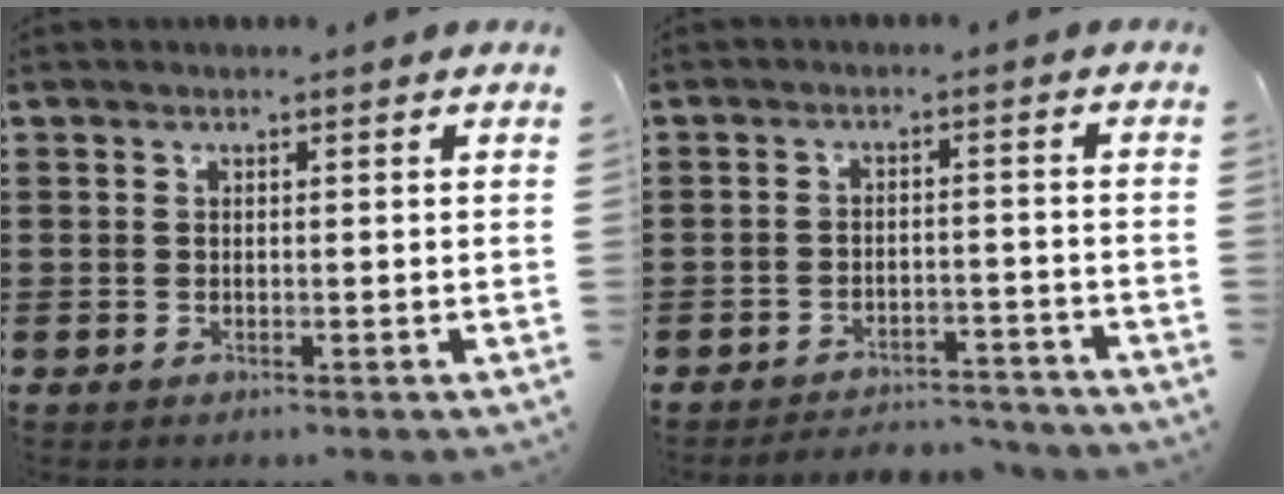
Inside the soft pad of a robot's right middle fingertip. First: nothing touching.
{"total": 3.7, "force": [-3.7, 0.4, -0.2], "torque": [-0.004, -0.001, -0.079]}